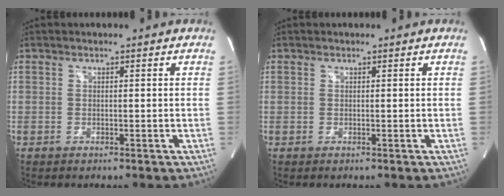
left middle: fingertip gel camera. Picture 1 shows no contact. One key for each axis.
{"total": 0.0}